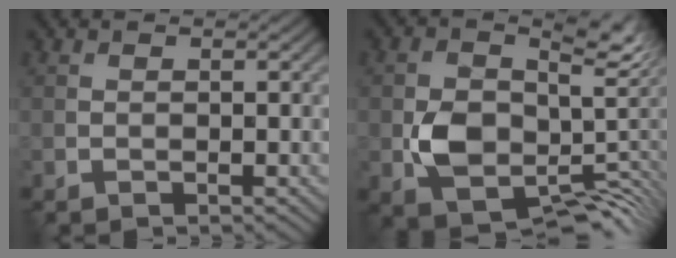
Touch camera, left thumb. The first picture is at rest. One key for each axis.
{"total": 9.3, "fx": -0.6, "fy": 6.6, "fz": 6.5, "tx": -0.106, "ty": -0.032, "tz": 0.000}